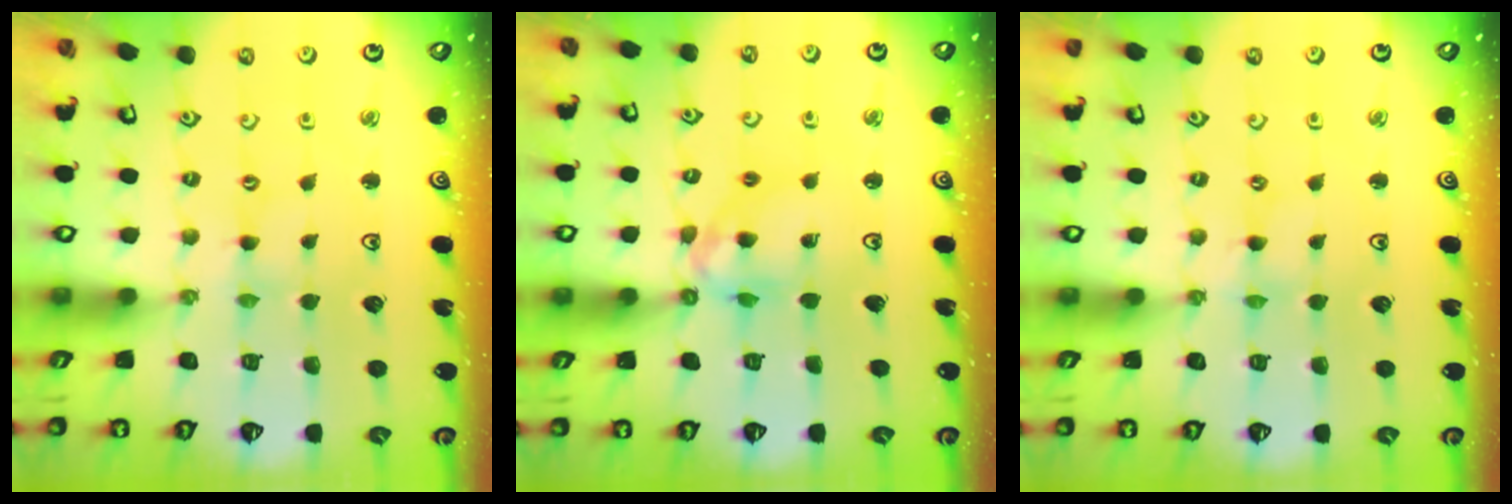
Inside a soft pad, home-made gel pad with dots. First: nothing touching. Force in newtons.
{"total": 11.7, "press": 11.6, "slide": 1.2}
{"total": 0.0}